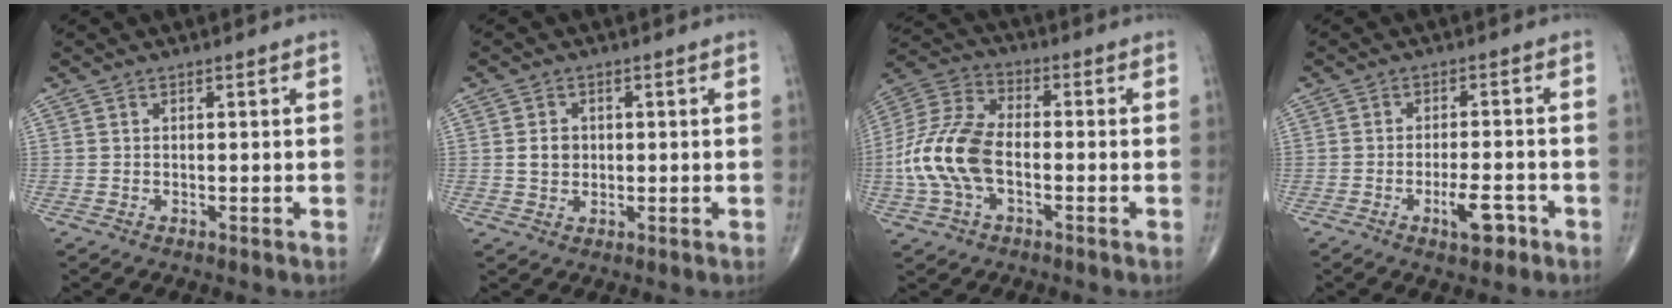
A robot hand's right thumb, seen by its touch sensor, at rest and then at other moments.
{"total": 3.2, "force": [0.2, 2.6, 1.8], "torque": [-0.019, 0.002, 0.006]}
{"total": 14.6, "force": [-2.7, 8.4, 11.6], "torque": [-0.255, 0.030, -0.054]}
{"total": 5.4, "force": [-2.7, 1.9, 4.3], "torque": [-0.065, 0.011, -0.039]}